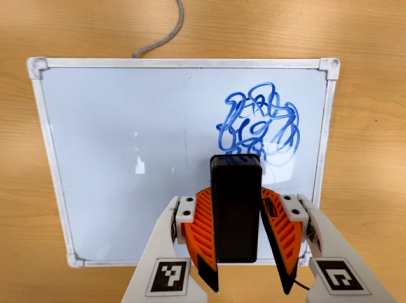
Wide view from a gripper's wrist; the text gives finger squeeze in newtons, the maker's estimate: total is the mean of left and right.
{"total": 4.6, "left": 4.2, "right": 5.0}